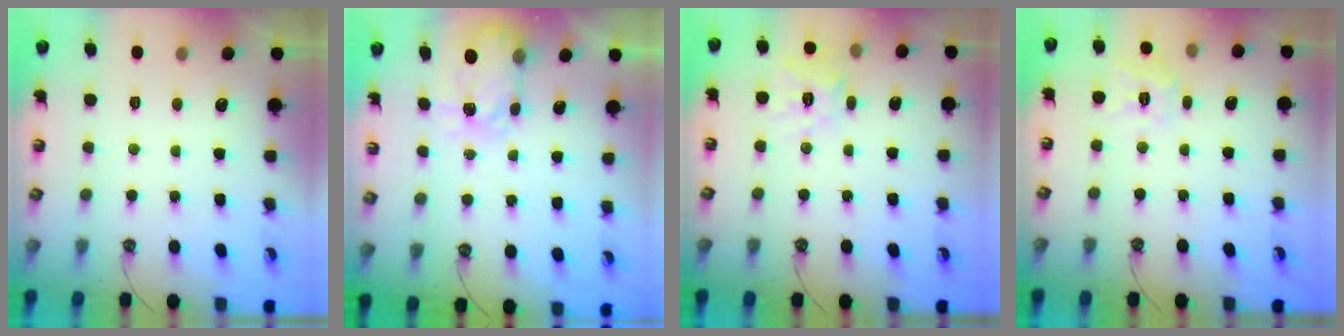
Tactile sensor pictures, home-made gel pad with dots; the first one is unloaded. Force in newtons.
{"total": 5.2, "press": 5.2, "slide": 0.4}
{"total": 11.4, "press": 11.3, "slide": 0.9}
{"total": 9.8, "press": 9.7, "slide": 0.9}